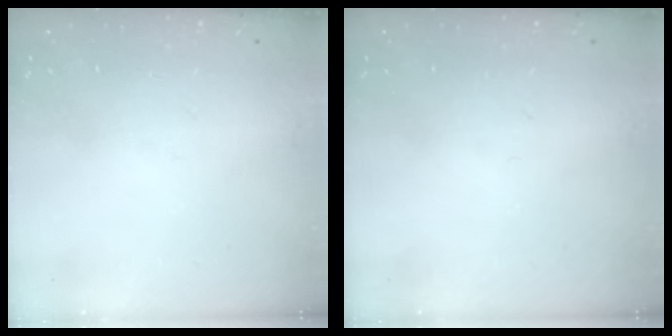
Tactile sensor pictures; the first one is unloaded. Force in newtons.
{"total": 0.0}